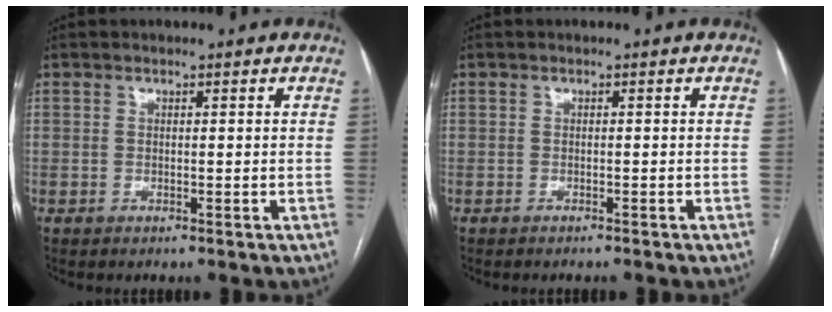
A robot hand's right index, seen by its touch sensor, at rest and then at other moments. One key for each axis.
{"total": 0.9, "fx": -0.9, "fy": 0.0, "fz": 0.2, "tx": -0.007, "ty": -0.002, "tz": -0.012}